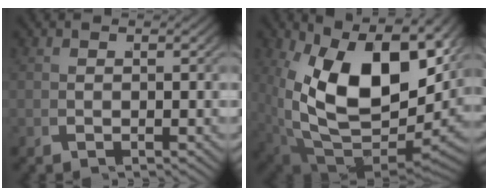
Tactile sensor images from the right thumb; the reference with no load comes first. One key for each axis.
{"total": 16.3, "fx": 0.6, "fy": 9.4, "fz": 13.3, "tx": -0.258, "ty": -0.065, "tz": 0.047}